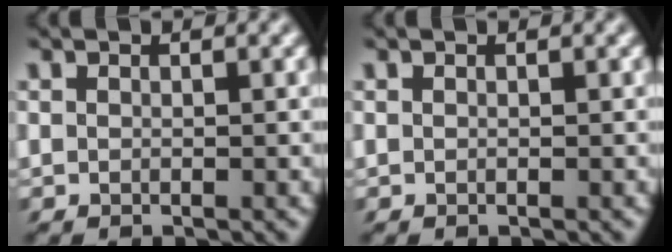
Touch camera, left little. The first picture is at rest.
{"total": 0.0}